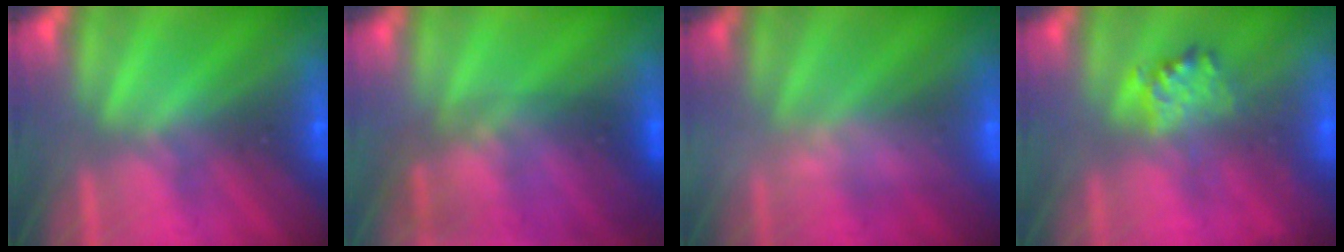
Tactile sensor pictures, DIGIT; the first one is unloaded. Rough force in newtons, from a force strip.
{"total": 2.8}
{"total": 2.4}
{"total": 2.3}